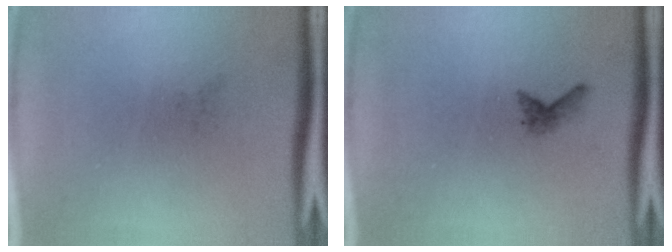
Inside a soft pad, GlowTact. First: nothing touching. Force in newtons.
{"total": 0.9}